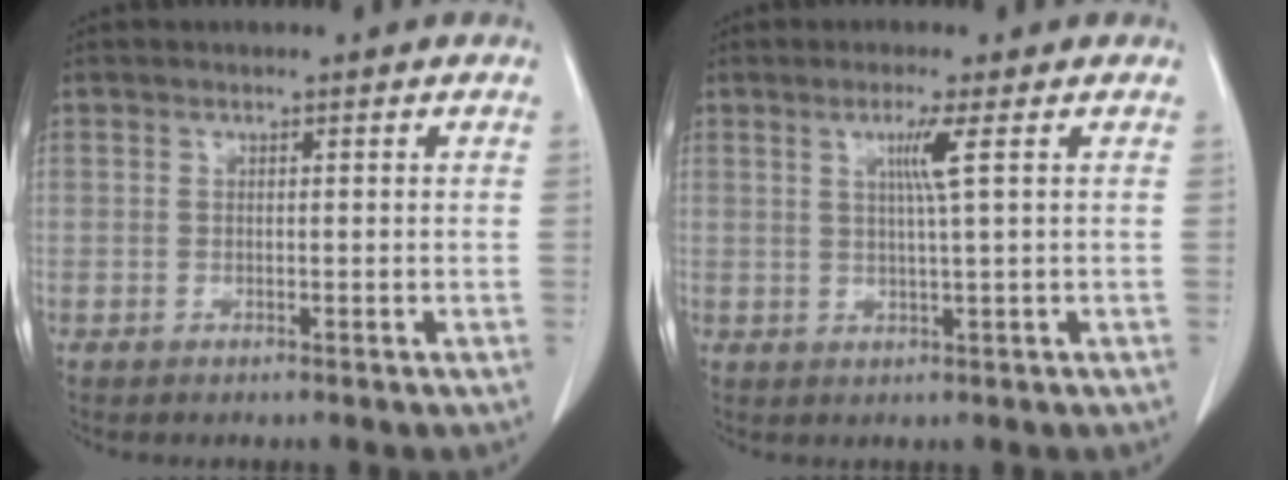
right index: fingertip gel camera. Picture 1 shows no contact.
{"total": 3.5, "force": [1.1, -0.9, 3.2], "torque": [-0.062, -0.004, 0.022]}